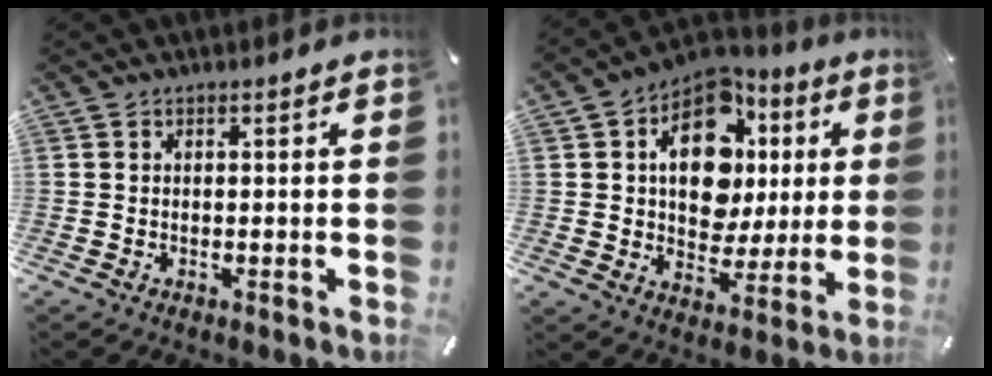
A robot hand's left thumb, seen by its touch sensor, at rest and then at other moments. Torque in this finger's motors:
{"motor_torque": [2.20, 2.12, 1.62, -0.55, 0.51]}